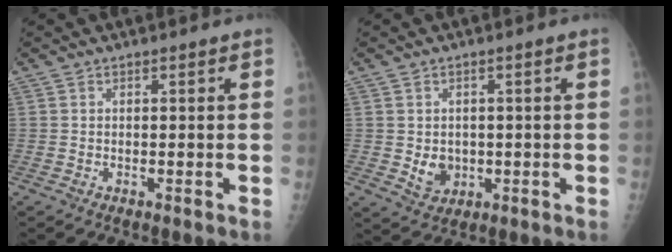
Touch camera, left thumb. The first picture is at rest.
{"total": 4.3, "force": [-0.3, 3.6, 2.3], "torque": [-0.019, -0.002, 0.007]}